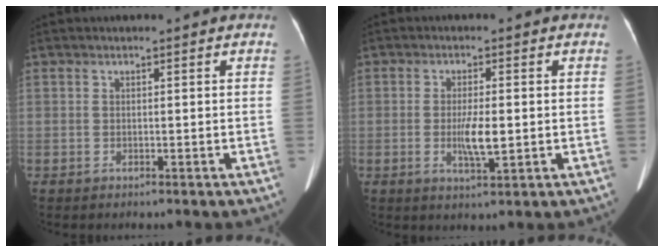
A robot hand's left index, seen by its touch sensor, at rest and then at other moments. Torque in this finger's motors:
{"motor_torque": [0.00, 0.08, 0.14, 0.02]}